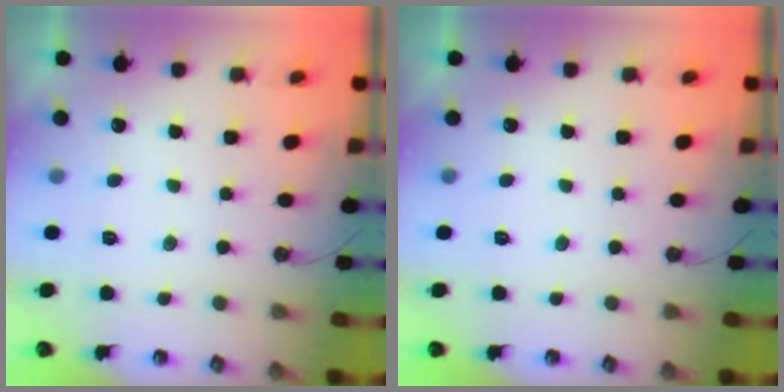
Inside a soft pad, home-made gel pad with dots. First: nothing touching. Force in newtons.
{"total": 0.0}